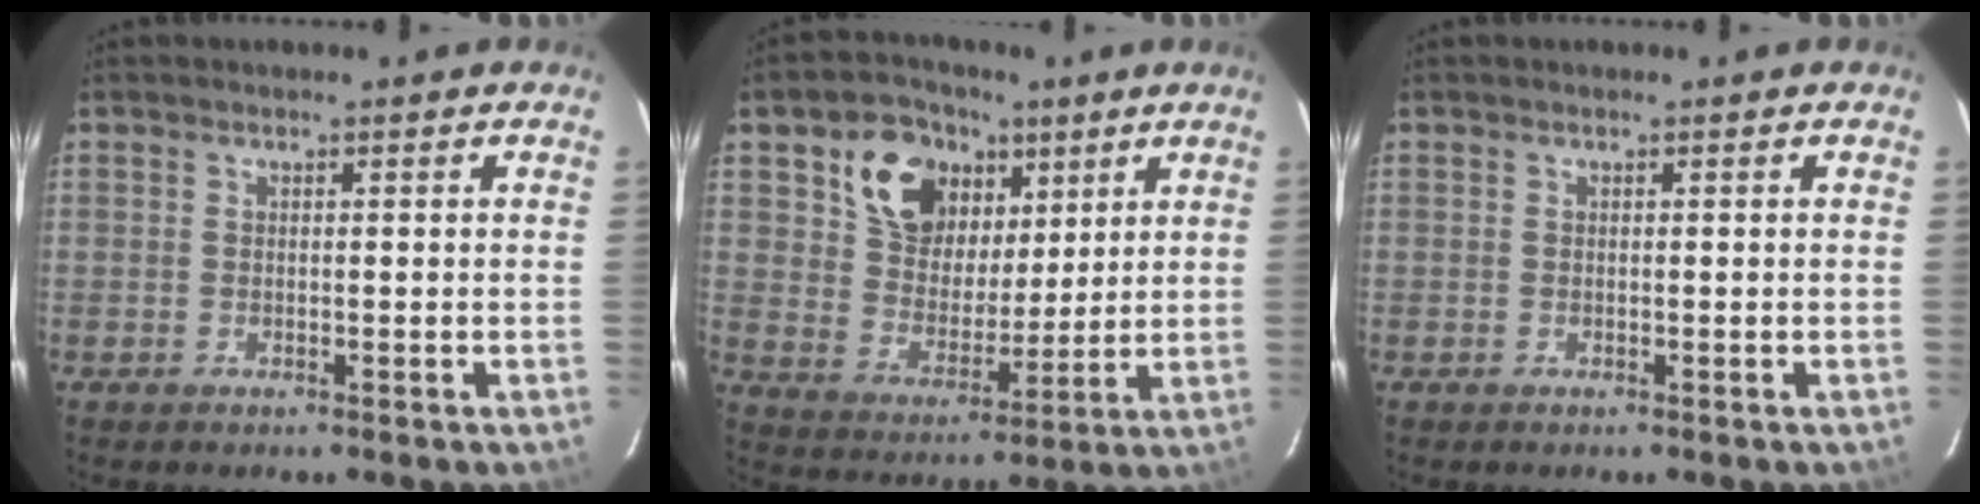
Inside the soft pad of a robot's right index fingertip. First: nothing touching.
{"total": 13.8, "force": [6.9, 10.1, 6.5], "torque": [-0.137, 0.031, 0.130]}
{"total": 0.0}